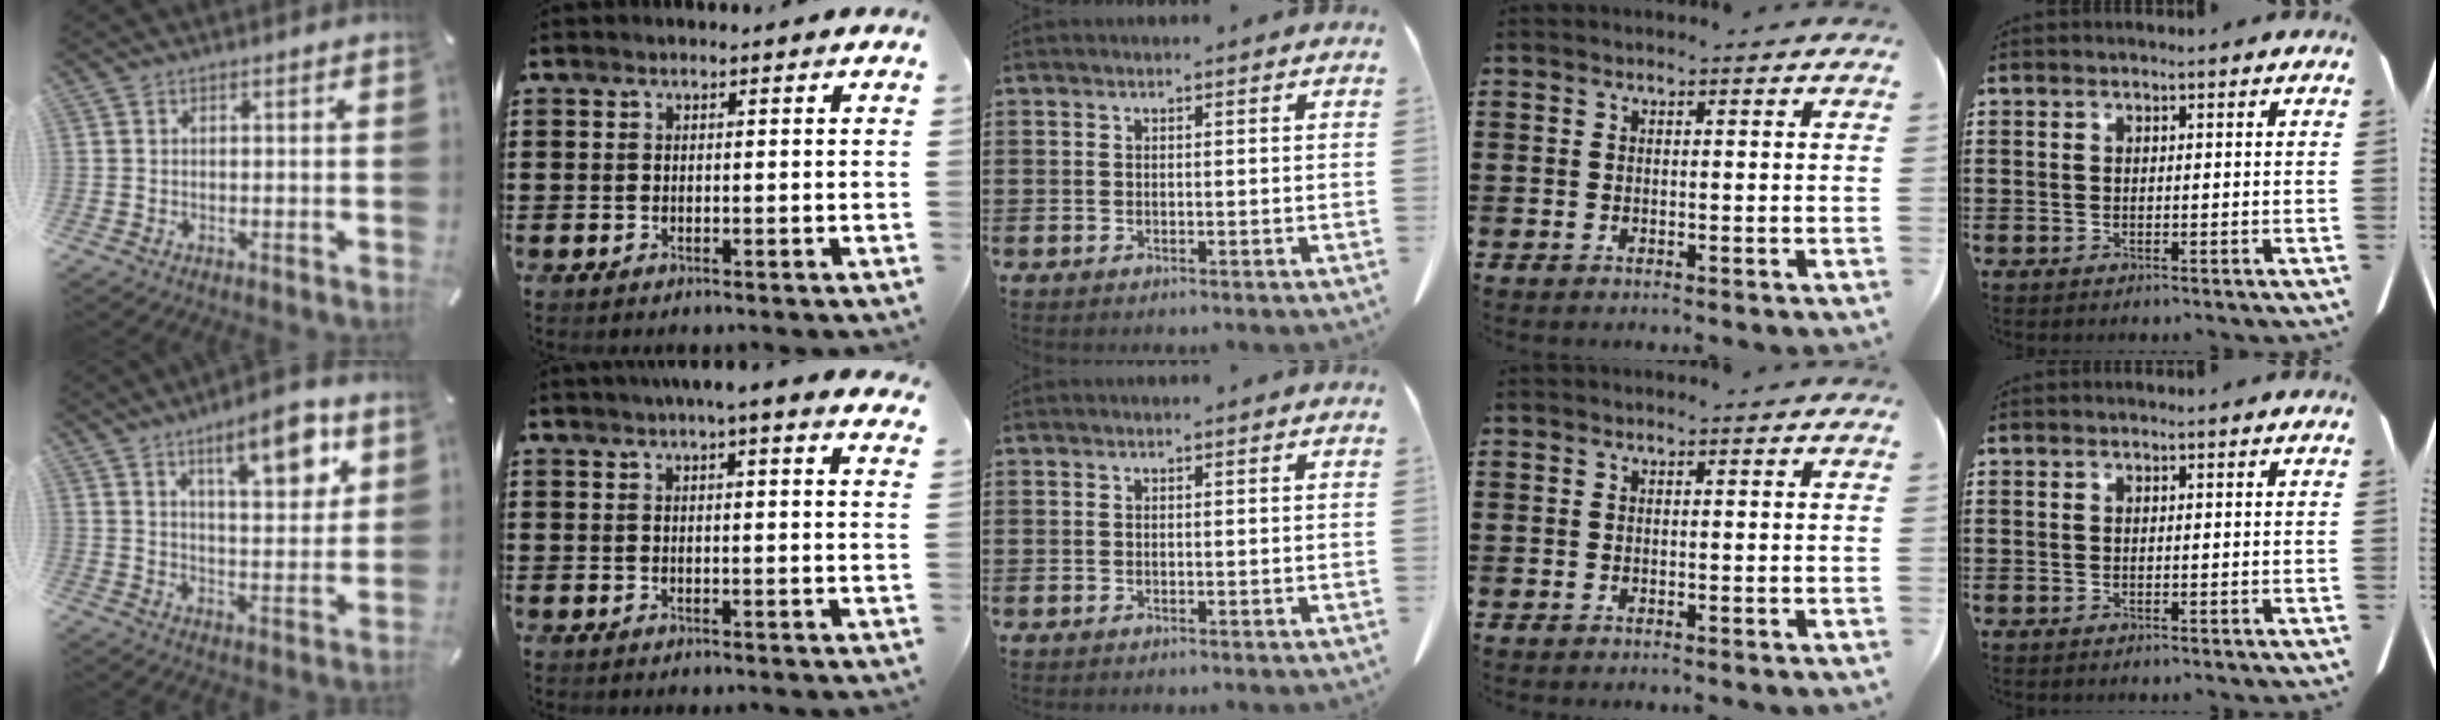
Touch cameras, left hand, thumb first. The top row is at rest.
{"thumb": {"total": 12.1, "force": [7.1, 4.3, 8.8], "torque": [-0.112, -0.042, 0.112]}, "index": {"total": 3.5, "force": [2.9, -0.5, 2.0], "torque": [-0.046, -0.003, 0.052]}}